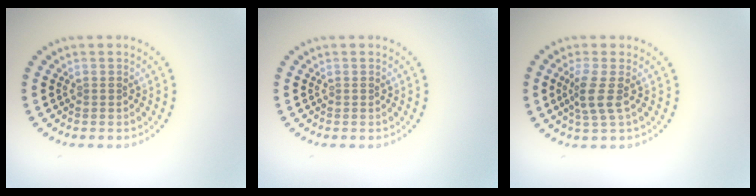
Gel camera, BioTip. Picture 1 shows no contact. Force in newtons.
{"total": 0.0}
{"total": 2.5, "press": 1.9, "slide": 1.6}